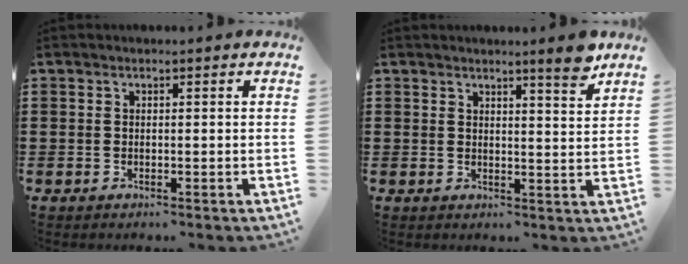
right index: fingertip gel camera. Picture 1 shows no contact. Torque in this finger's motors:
{"motor_torque": [0.14, -0.13, 0.05, 0.03]}